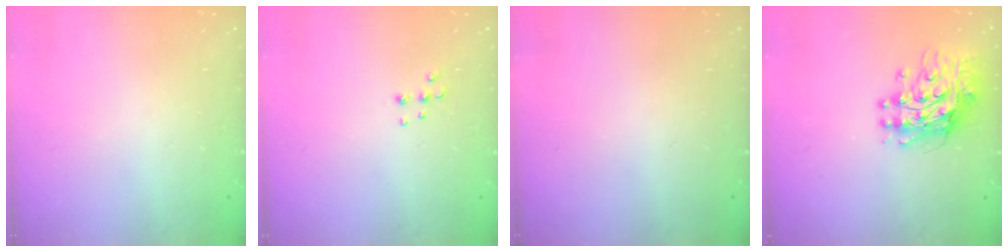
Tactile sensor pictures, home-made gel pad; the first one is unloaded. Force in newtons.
{"total": 5.3, "press": 5.3, "slide": 0.6}
{"total": 0.0}
{"total": 12.2, "press": 12.2, "slide": 1.0}